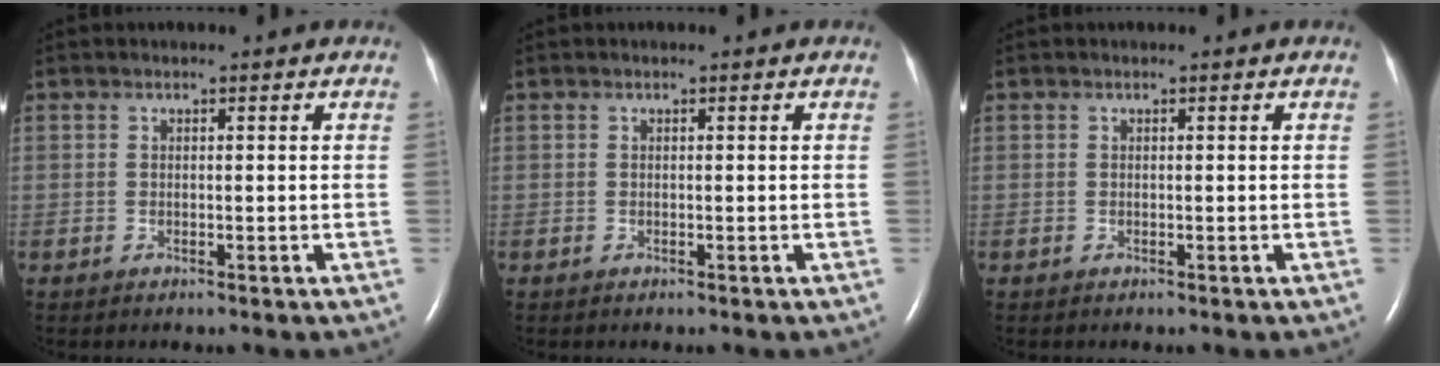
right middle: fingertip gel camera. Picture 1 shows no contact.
{"total": 0.0}
{"total": 0.0}